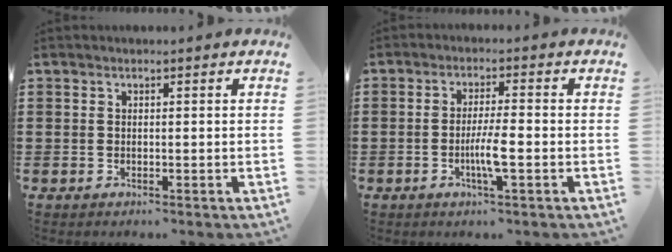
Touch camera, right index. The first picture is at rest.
{"total": 5.1, "force": [-1.4, 0.5, 4.8], "torque": [-0.096, -0.008, -0.030]}